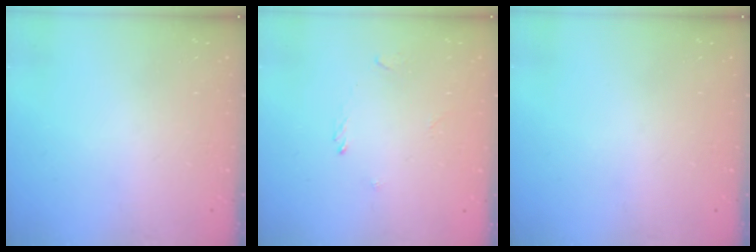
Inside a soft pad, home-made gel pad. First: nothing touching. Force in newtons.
{"total": 1.1, "press": 0.9, "slide": 0.5}
{"total": 0.0}